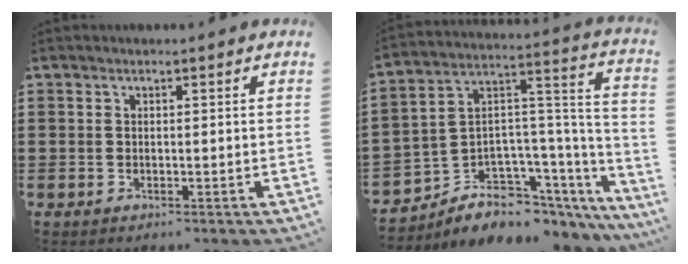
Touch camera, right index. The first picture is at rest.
{"total": 6.4, "force": [-4.5, 4.2, 1.7], "torque": [-0.041, -0.015, -0.079]}